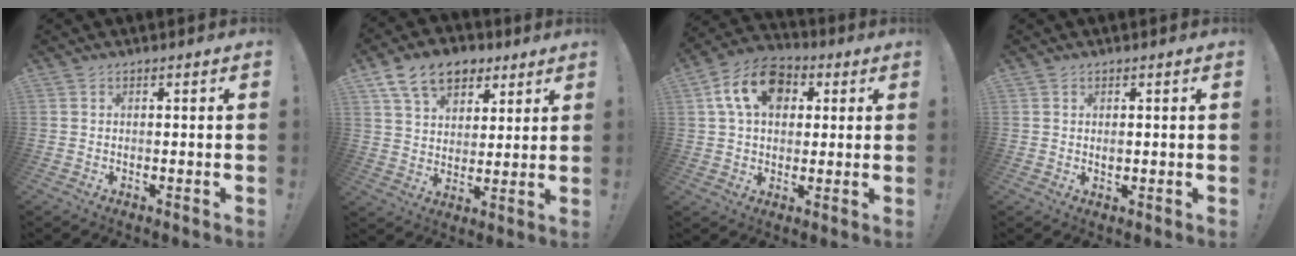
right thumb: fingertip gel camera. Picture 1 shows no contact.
{"total": 14.1, "force": [7.8, 9.4, 7.0], "torque": [-0.109, -0.034, 0.149]}
{"total": 14.6, "force": [5.0, 10.2, 9.1], "torque": [-0.150, 0.003, 0.098]}
{"total": 1.2, "force": [0.2, 1.0, 0.6], "torque": [0.003, -0.004, 0.000]}